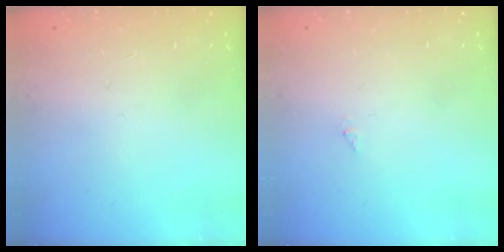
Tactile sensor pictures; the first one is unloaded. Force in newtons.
{"total": 0.0}